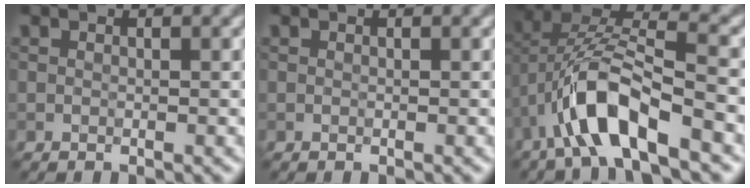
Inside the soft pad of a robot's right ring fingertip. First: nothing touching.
{"total": 0.0}
{"total": 8.0, "force": [-3.5, 2.6, 6.7], "torque": [-0.128, 0.009, -0.067]}